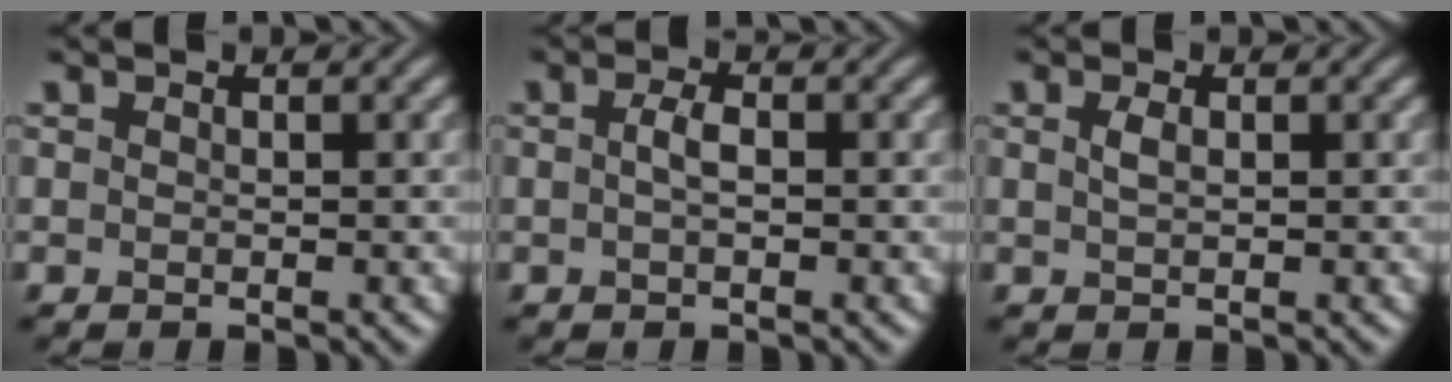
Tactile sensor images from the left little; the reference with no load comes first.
{"total": 1.4, "force": [-0.1, 0.5, 1.3], "torque": [-0.029, 0.002, -0.003]}
{"total": 1.0, "force": [0.3, 0.4, 0.9], "torque": [-0.020, 0.002, 0.006]}